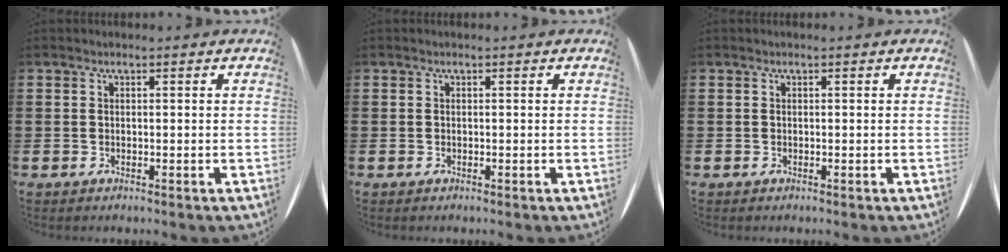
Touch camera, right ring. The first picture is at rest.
{"total": 0.0}
{"total": 0.0}